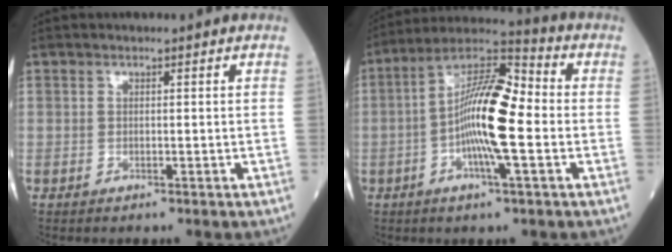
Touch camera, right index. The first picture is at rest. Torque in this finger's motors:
{"motor_torque": [0.70, -0.08, 0.88, 0.21]}